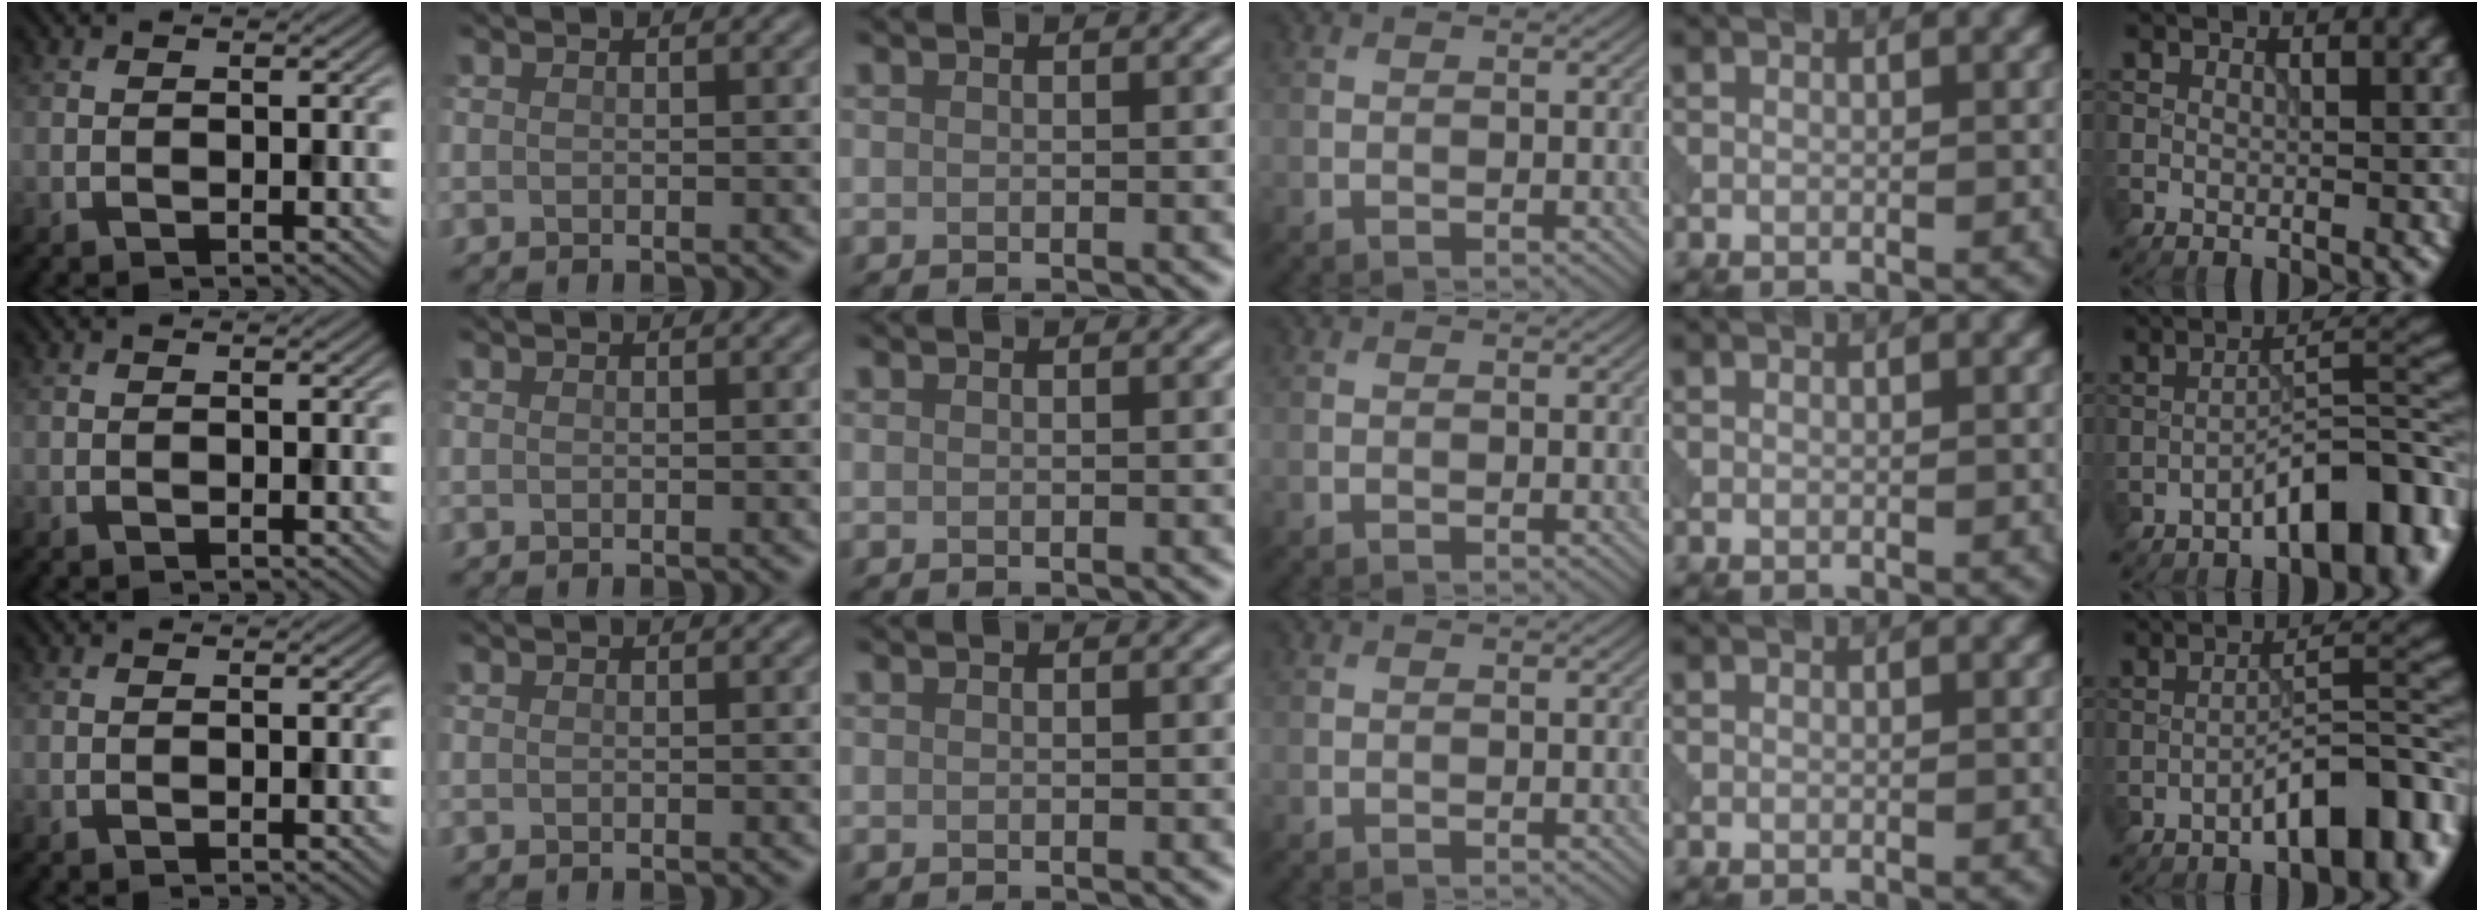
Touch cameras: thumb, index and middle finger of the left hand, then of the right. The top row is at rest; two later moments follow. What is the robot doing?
{"motion": "pour", "object": "beaker"}